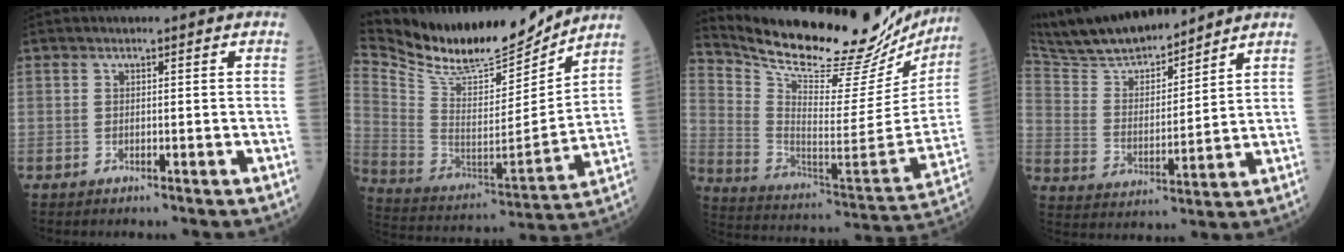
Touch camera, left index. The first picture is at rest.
{"total": 21.8, "force": [19.9, 4.5, 7.6], "torque": [-0.161, -0.022, 0.338]}
{"total": 29.3, "force": [26.4, 6.2, 11.1], "torque": [-0.197, -0.085, 0.365]}
{"total": 15.5, "force": [14.0, 2.9, 6.0], "torque": [-0.112, 0.009, 0.255]}